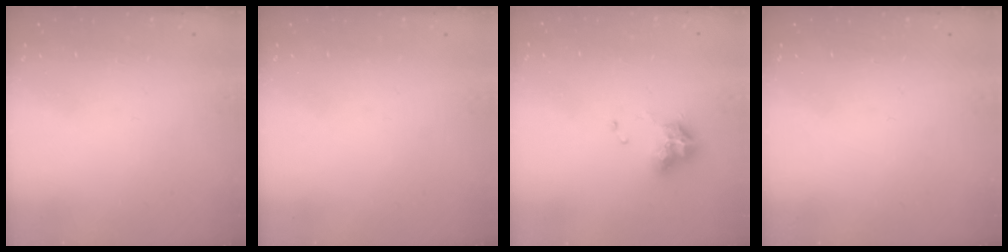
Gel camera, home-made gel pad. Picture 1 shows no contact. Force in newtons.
{"total": 0.0}
{"total": 8.6, "press": 8.5, "slide": 0.6}
{"total": 0.0}